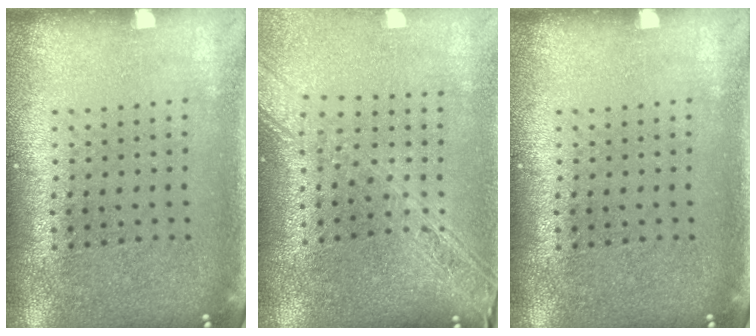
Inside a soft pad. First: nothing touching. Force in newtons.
{"total": 2.1, "press": 1.8, "slide": 1.1}
{"total": 0.0}